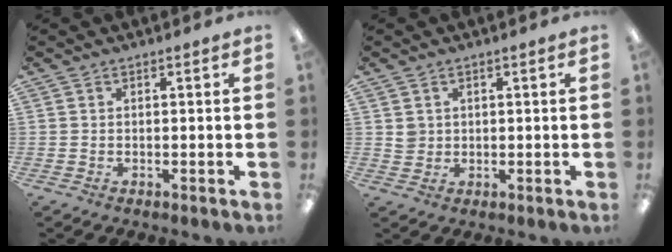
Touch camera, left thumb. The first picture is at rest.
{"total": 2.7, "force": [0.8, 2.4, 0.7], "torque": [-0.010, 0.000, 0.014]}